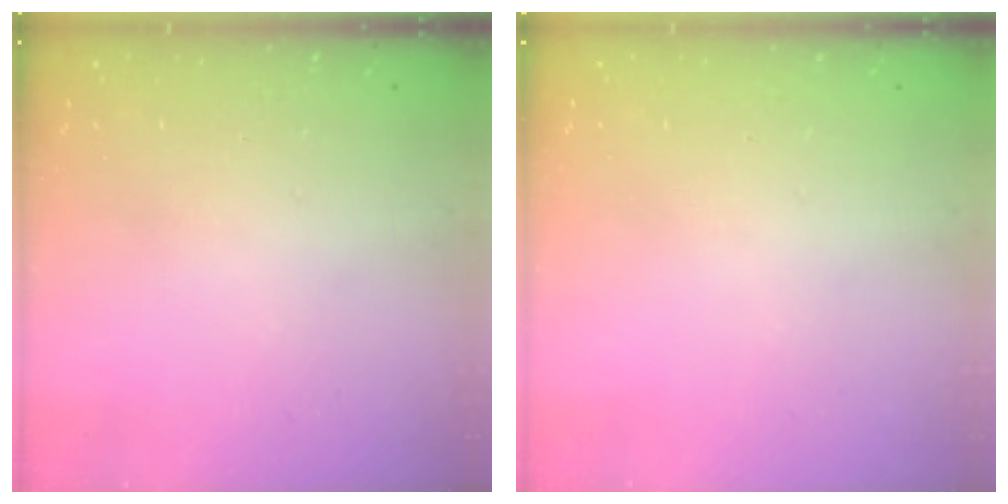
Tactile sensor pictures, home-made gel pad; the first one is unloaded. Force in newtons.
{"total": 0.0}